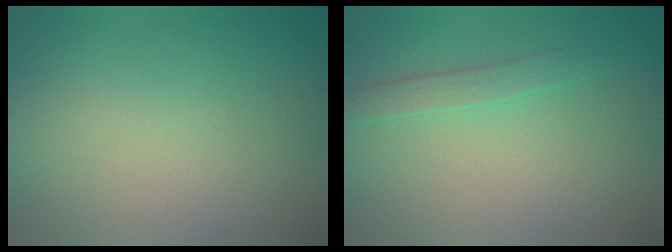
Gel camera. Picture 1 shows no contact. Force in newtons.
{"total": 1.3, "press": 1.3, "slide": 0.1}